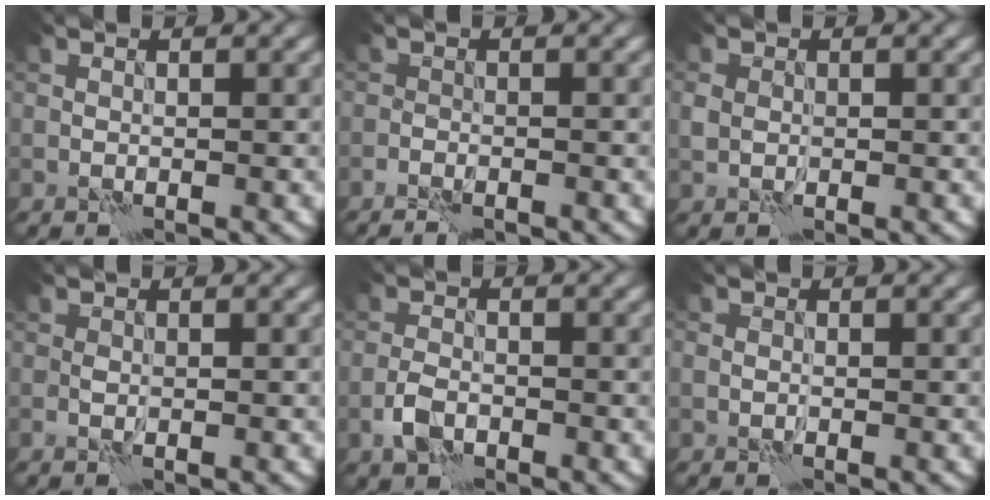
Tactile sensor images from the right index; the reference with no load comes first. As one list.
[{"total": 1.7, "force": [-1.5, 0.3, 0.8], "torque": [-0.023, 0.004, -0.026]}, {"total": 1.6, "force": [0.1, 1.2, 1.0], "torque": [-0.021, 0.001, 0.003]}, {"total": 0.8, "force": [-0.2, 0.4, 0.7], "torque": [-0.014, 0.000, -0.004]}, {"total": 2.3, "force": [-1.2, 1.2, 1.5], "torque": [-0.031, 0.003, -0.027]}, {"total": 0.9, "force": [-0.1, 0.7, 0.6], "torque": [-0.010, 0.000, -0.002]}]